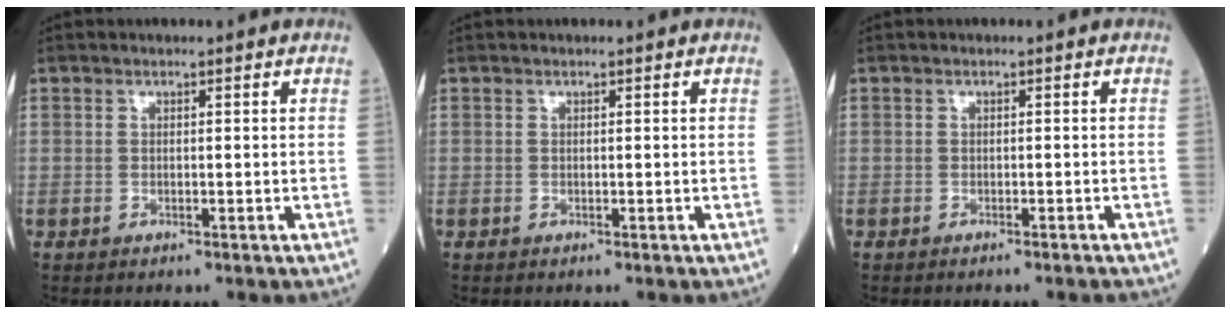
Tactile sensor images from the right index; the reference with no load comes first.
{"total": 0.0}
{"total": 2.2, "force": [-2.1, 0.0, 0.8], "torque": [-0.011, -0.002, -0.026]}